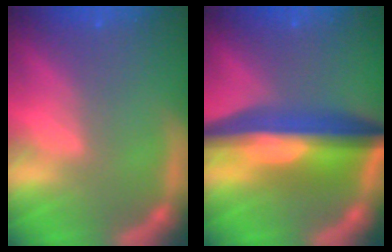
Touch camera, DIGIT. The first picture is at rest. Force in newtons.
{"total": 10.0}